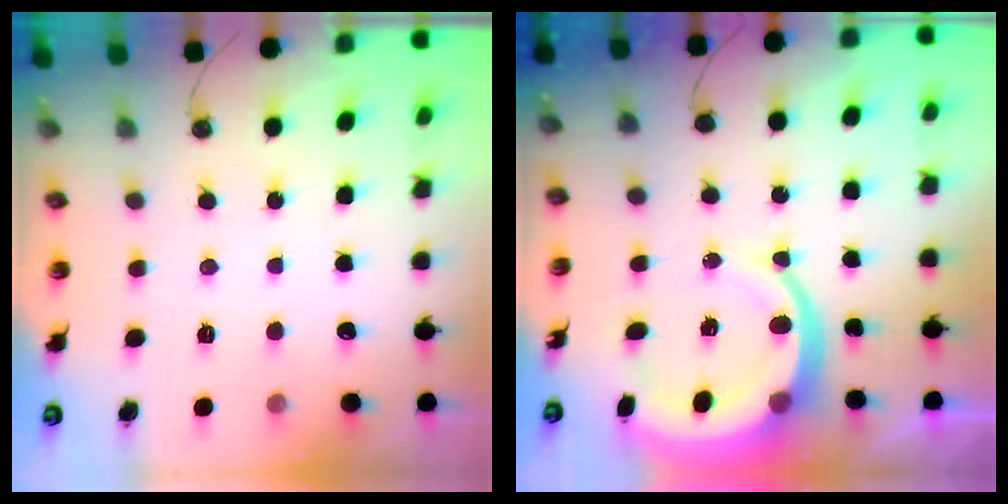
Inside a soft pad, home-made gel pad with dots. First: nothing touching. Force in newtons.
{"total": 12.1, "press": 11.9, "slide": 2.1}